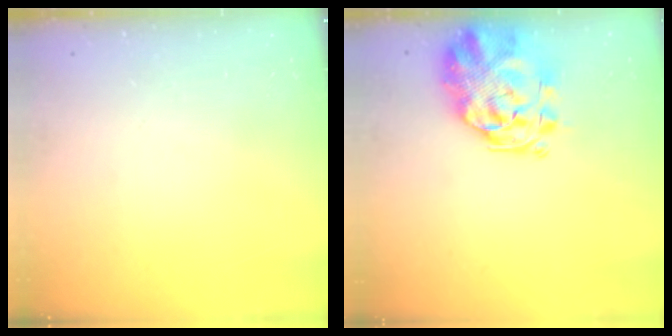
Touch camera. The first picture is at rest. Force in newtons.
{"total": 3.4, "press": 2.9, "slide": 1.6}